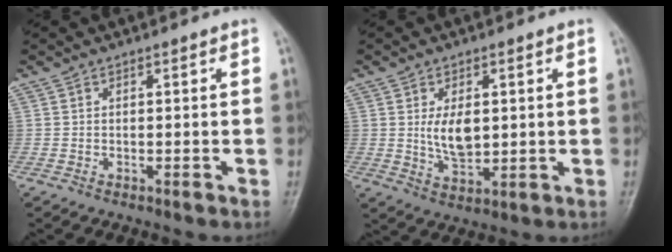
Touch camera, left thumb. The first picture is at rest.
{"total": 6.6, "force": [1.0, 3.6, 5.4], "torque": [-0.084, -0.012, 0.024]}